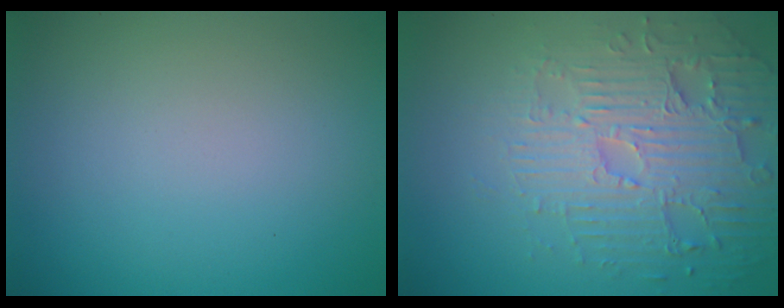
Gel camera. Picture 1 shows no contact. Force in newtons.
{"total": 5.4, "press": 4.7, "slide": 2.7}